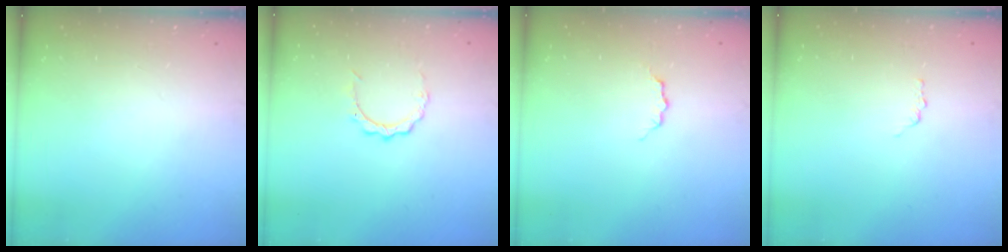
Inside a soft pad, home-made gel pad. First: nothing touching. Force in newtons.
{"total": 3.6, "press": 3.6, "slide": 0.4}
{"total": 4.0, "press": 3.9, "slide": 0.5}
{"total": 1.2, "press": 1.2, "slide": 0.2}